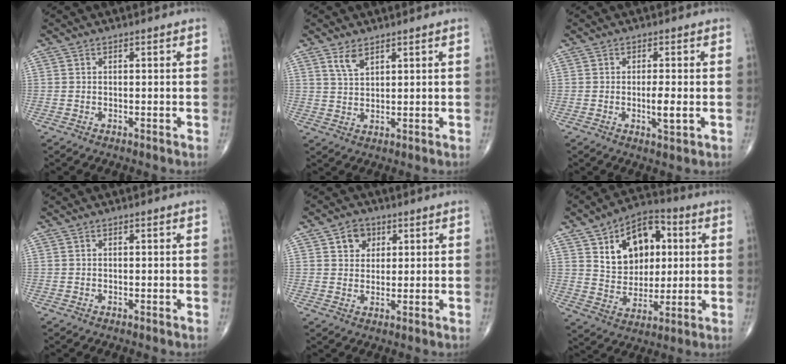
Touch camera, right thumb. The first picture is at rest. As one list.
[{"total": 3.5, "force": [2.3, 1.6, 2.1], "torque": [-0.036, -0.012, 0.051]}, {"total": 3.9, "force": [-0.7, 0.9, 3.8], "torque": [-0.072, 0.001, -0.014]}, {"total": 0.0}, {"total": 4.7, "force": [2.0, 3.8, 1.9], "torque": [-0.006, -0.006, 0.030]}, {"total": 16.0, "force": [4.6, 11.1, 10.6], "torque": [-0.117, -0.001, 0.076]}]